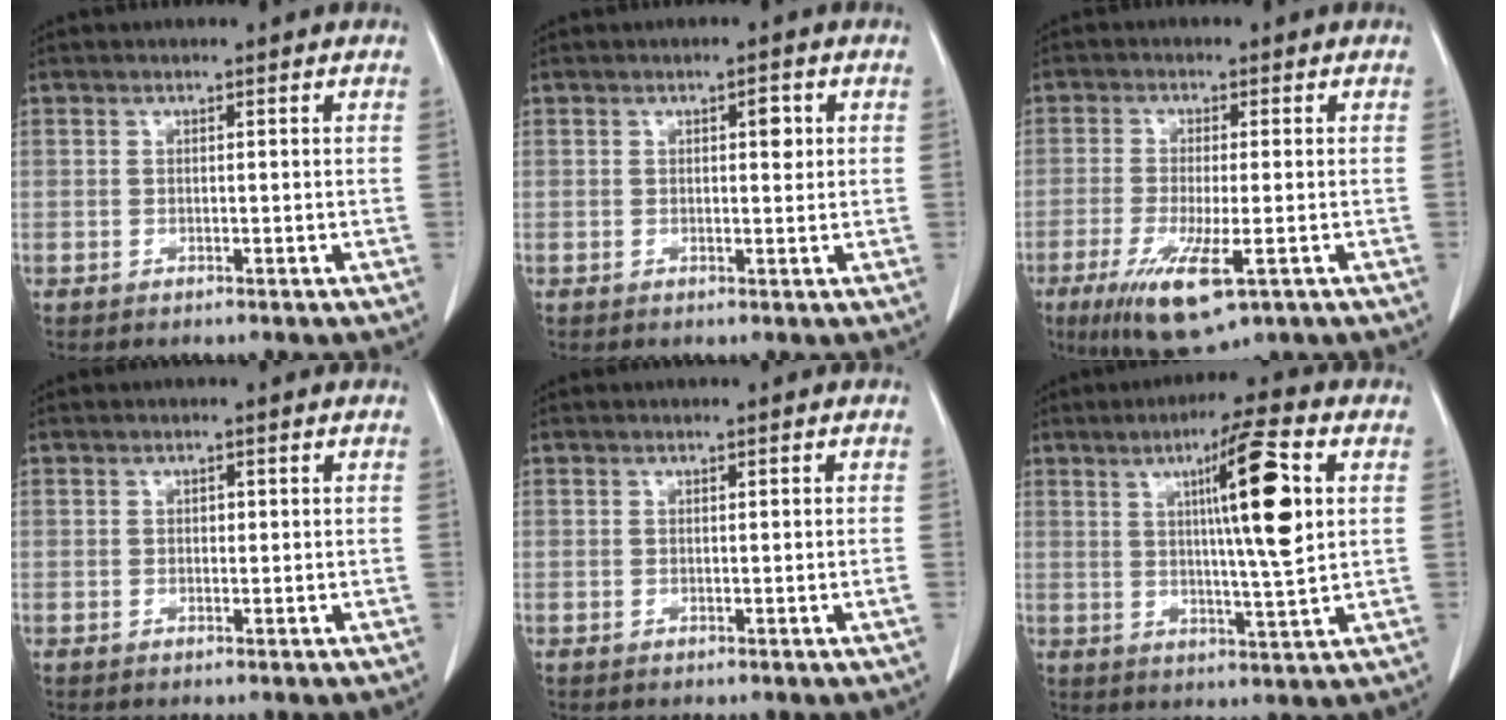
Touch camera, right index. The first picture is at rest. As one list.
[{"total": 1.9, "force": [0.5, 0.8, 1.7], "torque": [-0.021, 0.002, 0.007]}, {"total": 10.3, "force": [-4.8, 2.1, 8.9], "torque": [-0.163, -0.031, -0.076]}, {"total": 0.7, "force": [0.1, 0.5, 0.5], "torque": [-0.006, 0.002, 0.001]}, {"total": 0.7, "force": [0.0, -0.1, 0.7], "torque": [-0.010, 0.000, 0.001]}, {"total": 11.6, "force": [2.9, -0.2, 11.2], "torque": [-0.179, 0.001, 0.045]}]